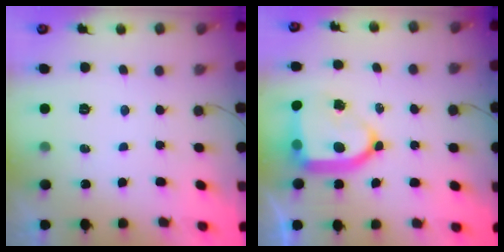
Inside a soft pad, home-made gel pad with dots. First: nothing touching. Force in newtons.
{"total": 14.5, "press": 14.4, "slide": 1.6}